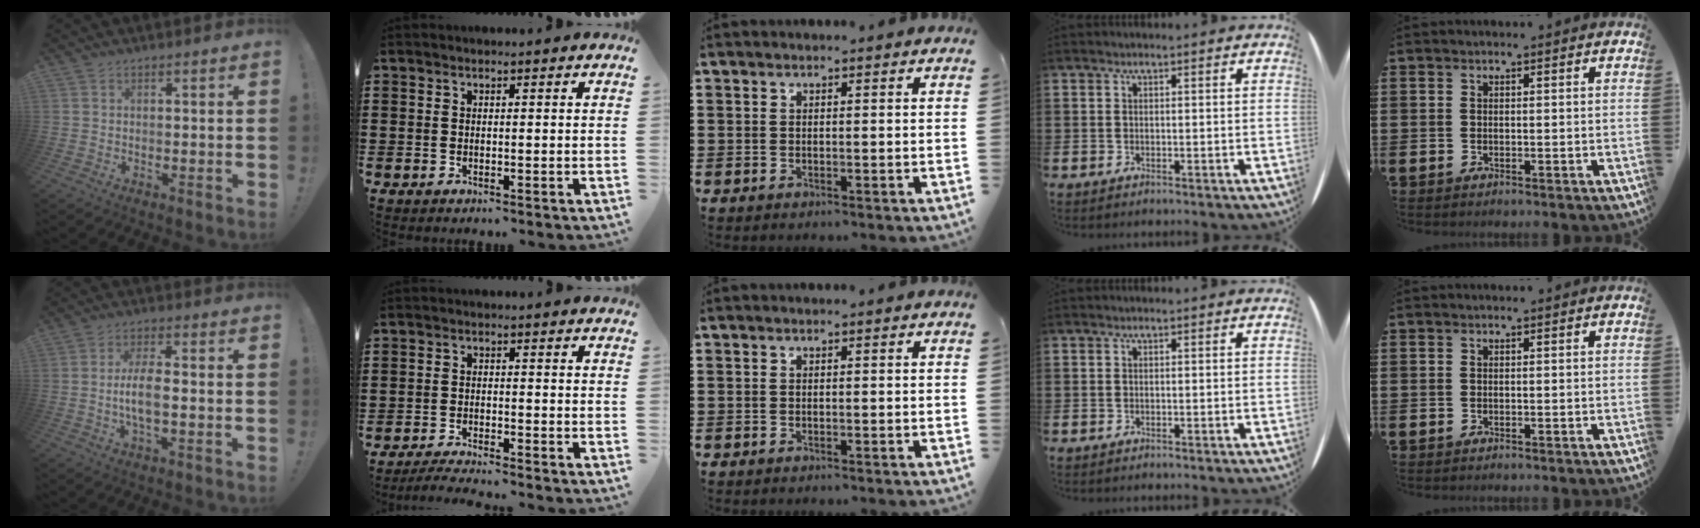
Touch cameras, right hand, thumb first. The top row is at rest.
{"thumb": {"total": 7.1, "force": [-1.3, 1.8, 6.7], "torque": [-0.134, -0.001, -0.026]}, "index": {"total": 2.7, "force": [-2.6, -0.3, 0.4], "torque": [-0.008, -0.002, -0.053]}}